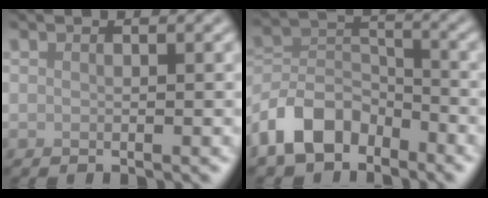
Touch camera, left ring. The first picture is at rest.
{"total": 6.7, "force": [-4.6, 3.8, 3.0], "torque": [-0.053, 0.002, -0.101]}